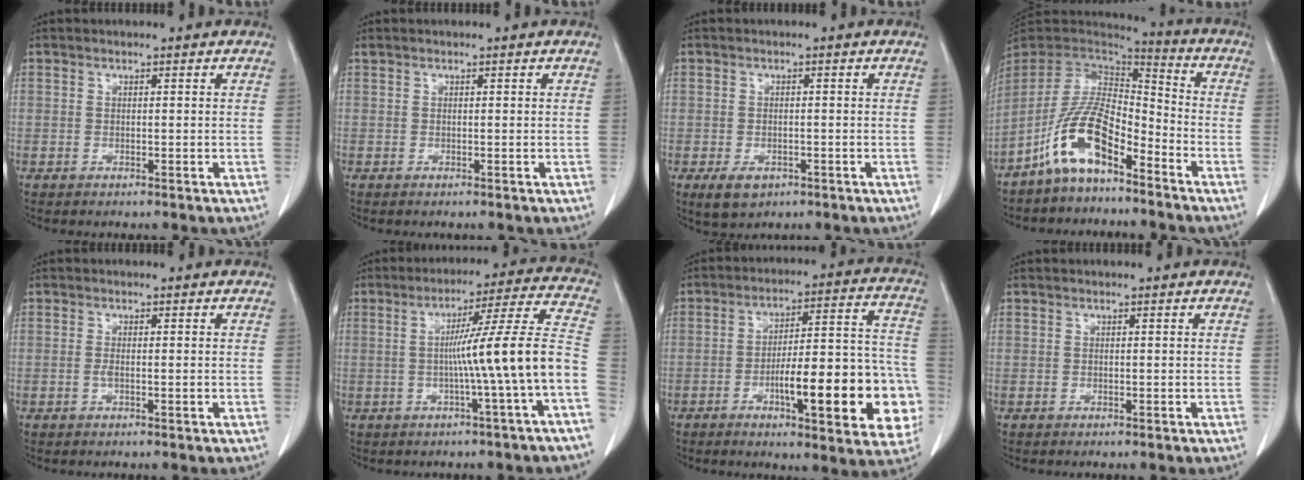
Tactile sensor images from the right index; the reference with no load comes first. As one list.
[{"total": 0.0}, {"total": 3.5, "force": [-1.8, 2.3, 1.9], "torque": [-0.034, -0.003, -0.018]}, {"total": 11.6, "force": [-7.1, 4.1, 8.2], "torque": [-0.176, 0.016, -0.136]}, {"total": 1.4, "force": [-0.3, 0.4, 1.3], "torque": [-0.026, -0.002, -0.004]}, {"total": 12.8, "force": [-2.7, -2.2, 12.3], "torque": [-0.174, 0.017, -0.041]}, {"total": 19.8, "force": [-6.1, 4.5, 18.3], "torque": [-0.194, 0.031, -0.073]}, {"total": 0.0}]